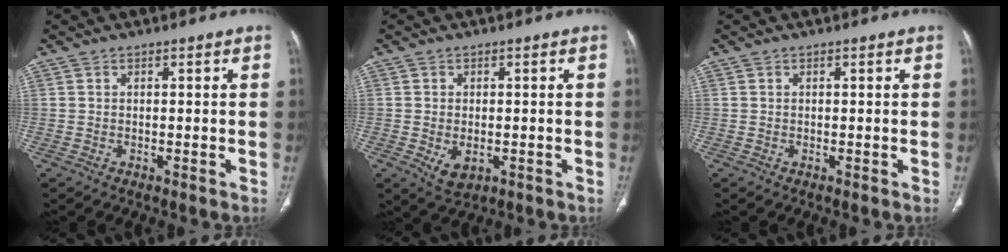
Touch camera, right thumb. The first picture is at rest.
{"total": 4.1, "force": [-1.0, 2.7, 3.0], "torque": [-0.047, -0.003, -0.006]}
{"total": 0.0}